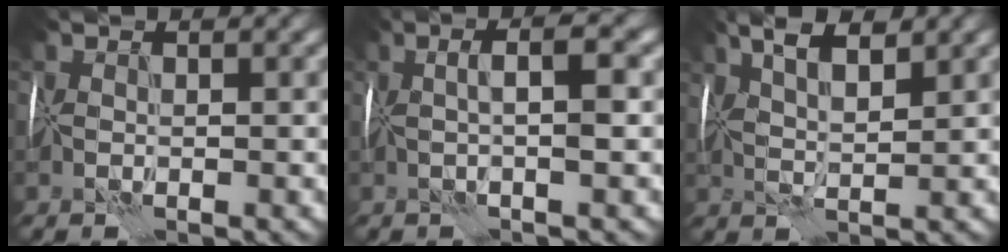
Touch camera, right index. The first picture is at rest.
{"total": 3.3, "force": [0.2, 0.2, 3.2], "torque": [-0.048, 0.004, -0.003]}
{"total": 5.7, "force": [3.1, 2.0, 4.4], "torque": [-0.068, 0.016, 0.038]}